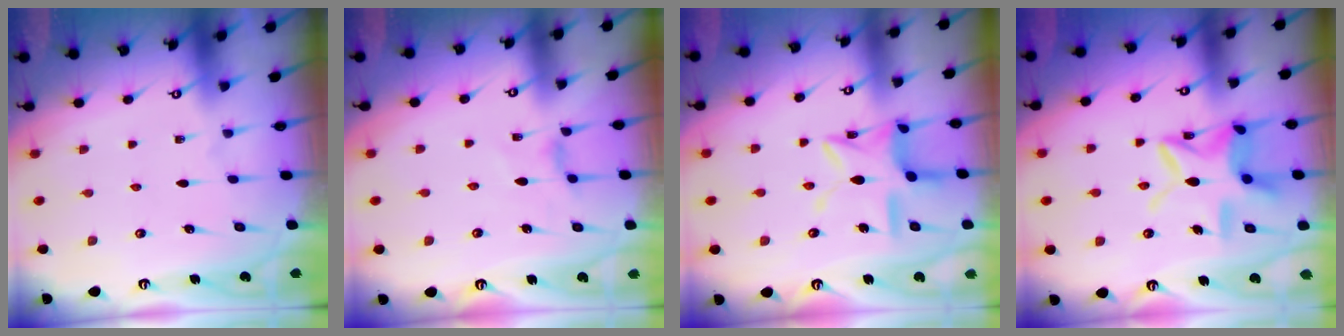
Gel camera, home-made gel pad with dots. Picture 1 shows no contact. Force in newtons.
{"total": 4.2, "press": 4.2, "slide": 0.5}
{"total": 11.8, "press": 11.8, "slide": 1.0}
{"total": 13.8, "press": 13.8, "slide": 1.2}